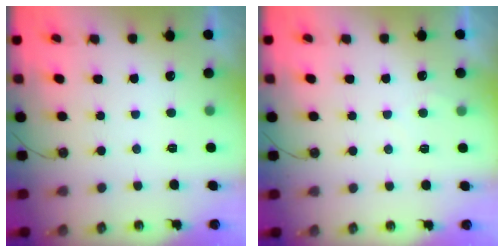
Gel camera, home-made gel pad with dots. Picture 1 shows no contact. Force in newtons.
{"total": 2.2, "press": 2.2, "slide": 0.3}